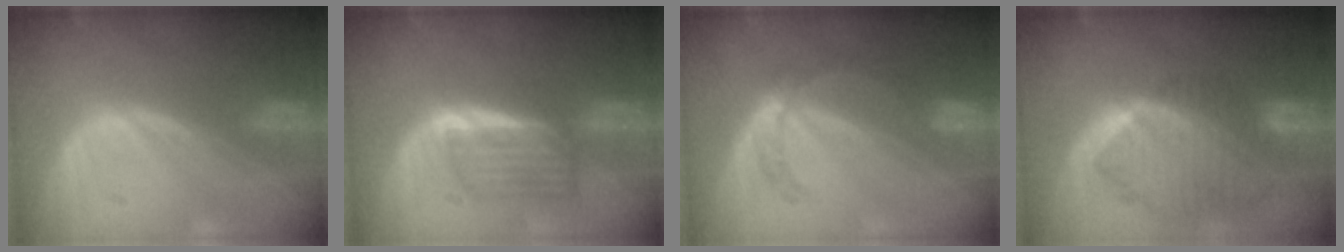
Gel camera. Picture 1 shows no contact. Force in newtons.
{"total": 5.7, "press": 5.3, "slide": 2.2}
{"total": 5.4, "press": 4.7, "slide": 2.5}
{"total": 10.2, "press": 8.8, "slide": 5.1}